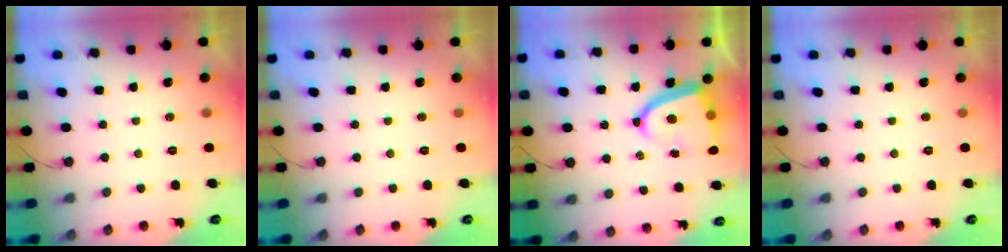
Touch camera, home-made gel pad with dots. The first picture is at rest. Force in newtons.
{"total": 0.0}
{"total": 13.2, "press": 13.2, "slide": 1.3}
{"total": 0.0}